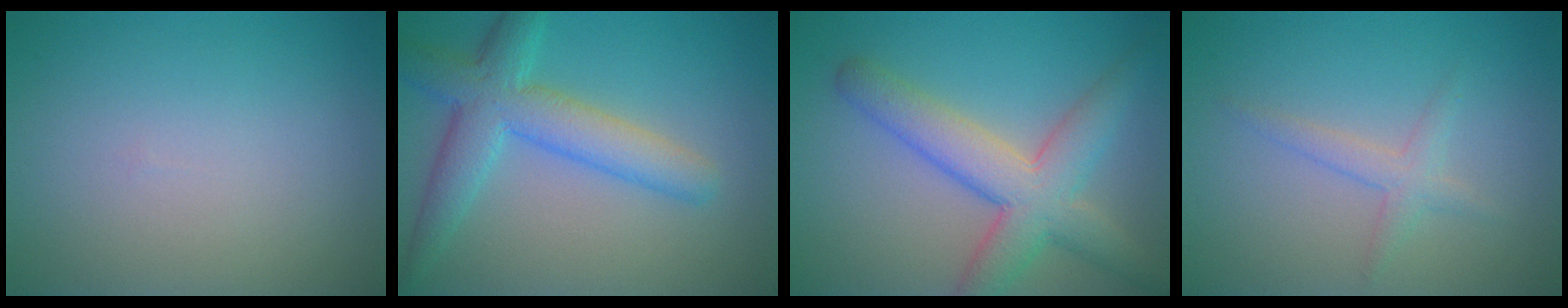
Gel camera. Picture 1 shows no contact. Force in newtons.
{"total": 5.7, "press": 5.7, "slide": 0.2}
{"total": 6.4, "press": 6.4, "slide": 0.5}
{"total": 1.8, "press": 1.8, "slide": 0.0}